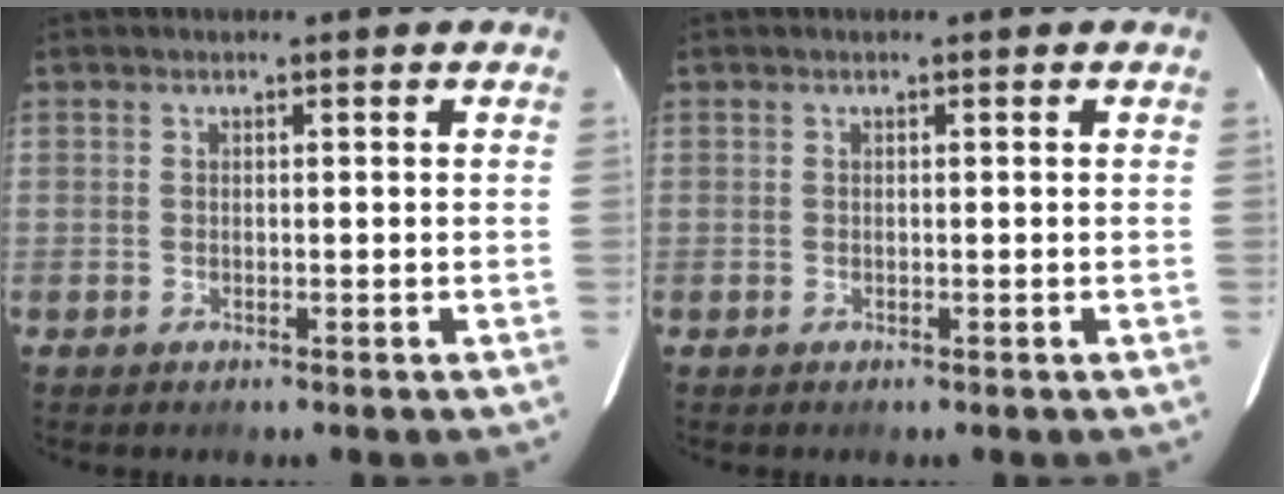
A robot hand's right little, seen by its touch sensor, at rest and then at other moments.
{"total": 0.0}